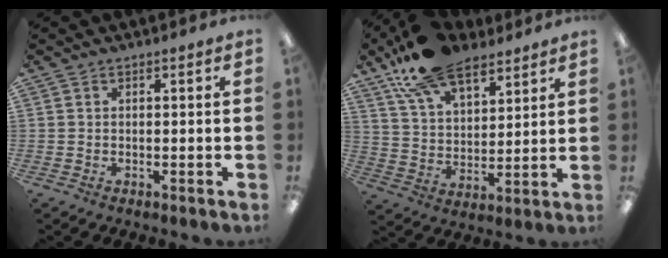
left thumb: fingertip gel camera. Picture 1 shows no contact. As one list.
[{"total": 18.1, "force": [12.5, 8.9, 9.6], "torque": [-0.183, -0.053, 0.229]}]